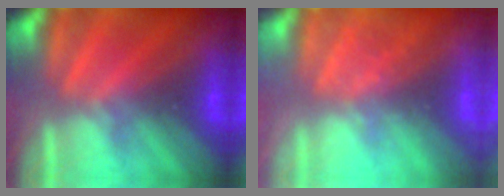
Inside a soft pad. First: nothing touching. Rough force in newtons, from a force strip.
{"total": 2.3}